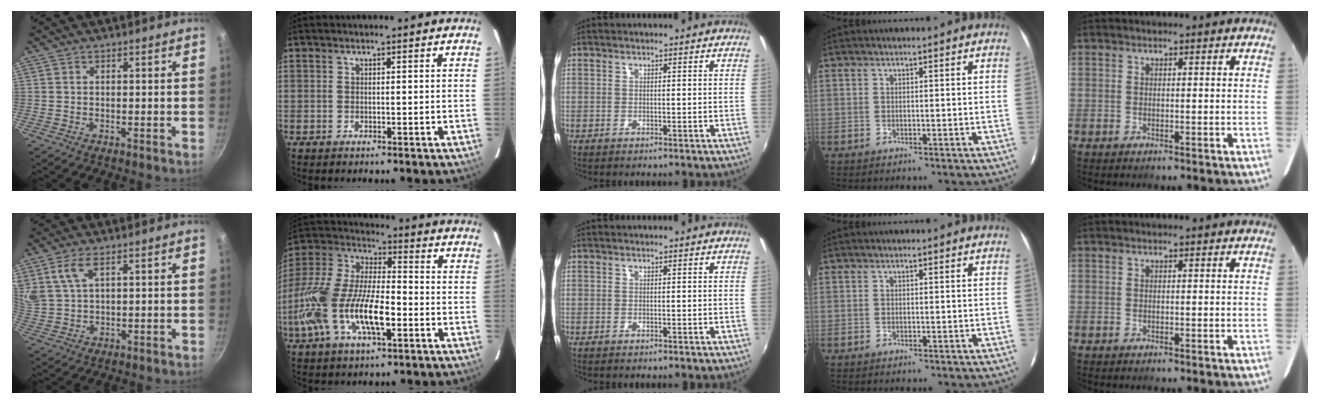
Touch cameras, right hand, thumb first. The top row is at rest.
{"thumb": {"total": 6.2, "force": [3.1, 2.8, 4.6], "torque": [-0.089, -0.005, 0.070]}, "index": {"total": 21.5, "force": [-6.9, 8.4, 18.6], "torque": [-0.390, -0.021, -0.130]}}